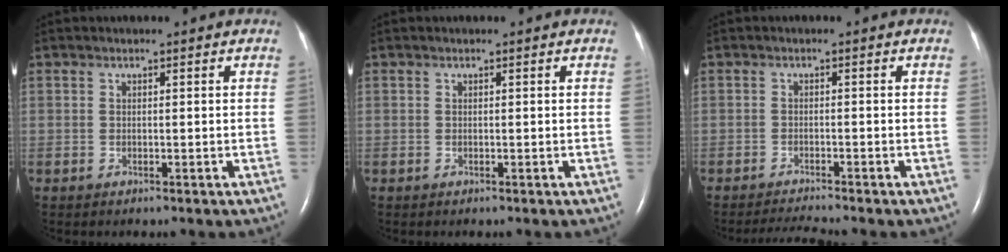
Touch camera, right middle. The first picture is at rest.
{"total": 0.0}
{"total": 3.0, "force": [-2.7, -1.2, 0.3], "torque": [-0.019, -0.020, -0.049]}